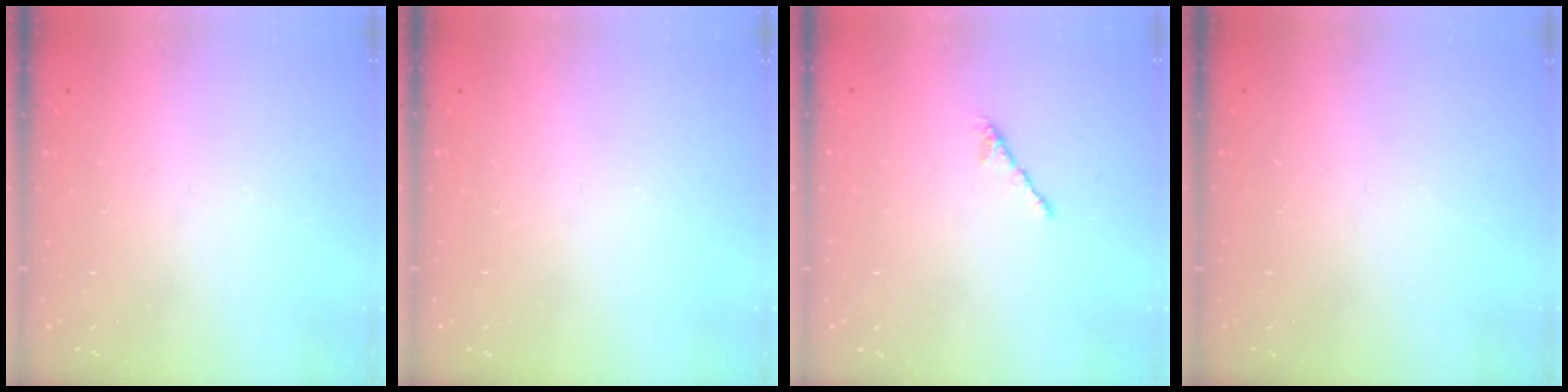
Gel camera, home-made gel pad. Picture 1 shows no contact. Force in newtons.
{"total": 0.0}
{"total": 2.1, "press": 2.0, "slide": 0.7}
{"total": 0.0}